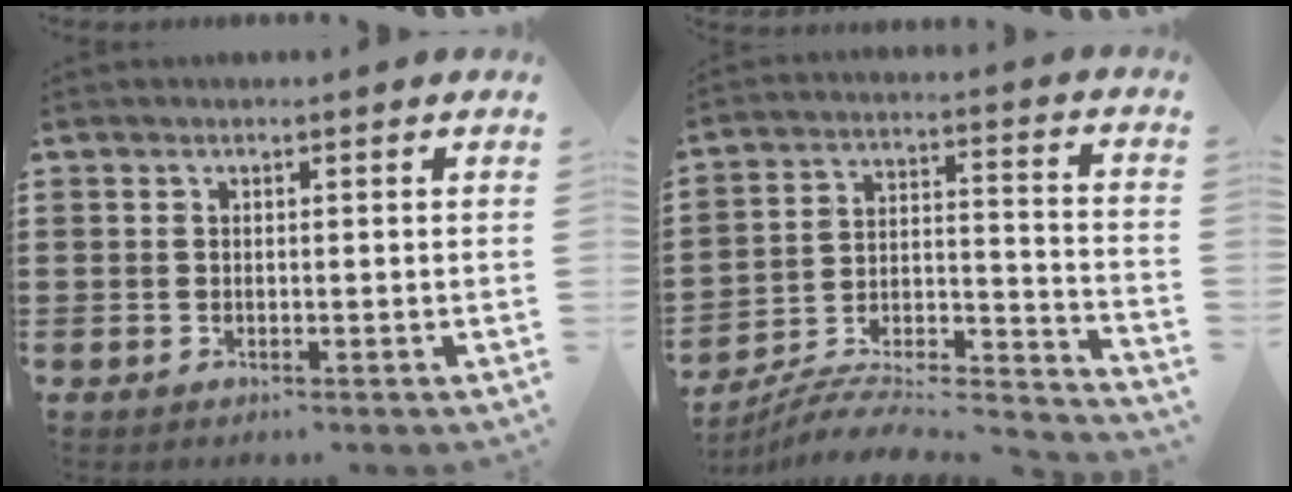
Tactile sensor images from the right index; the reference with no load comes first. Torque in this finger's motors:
{"motor_torque": [-1.21, 0.92, -0.19, -0.08]}